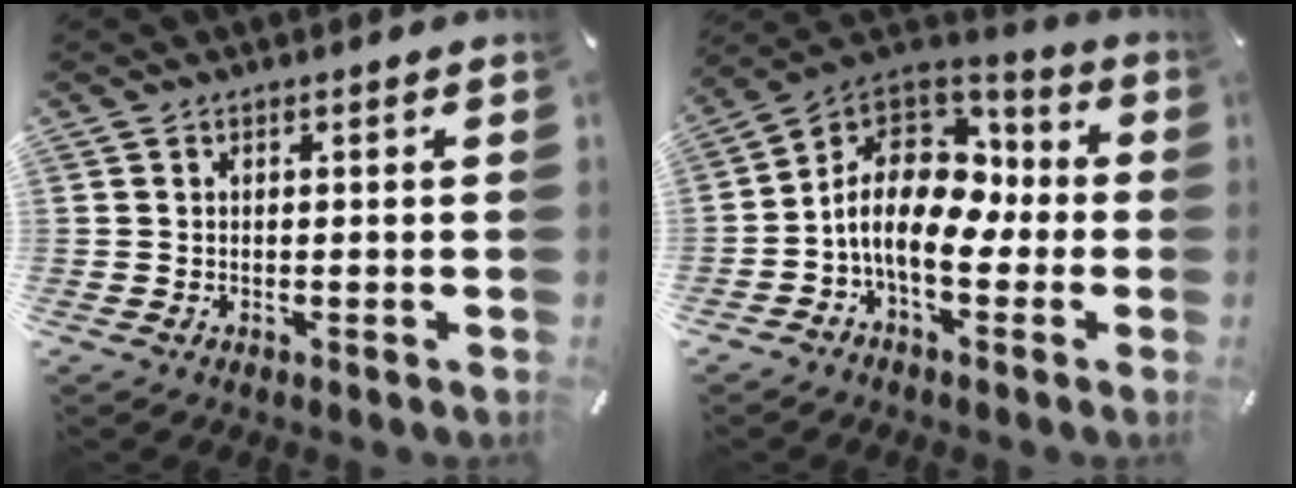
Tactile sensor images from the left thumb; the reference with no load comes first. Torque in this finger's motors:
{"motor_torque": [0.02, 1.27, 1.36, -0.04, 0.55]}